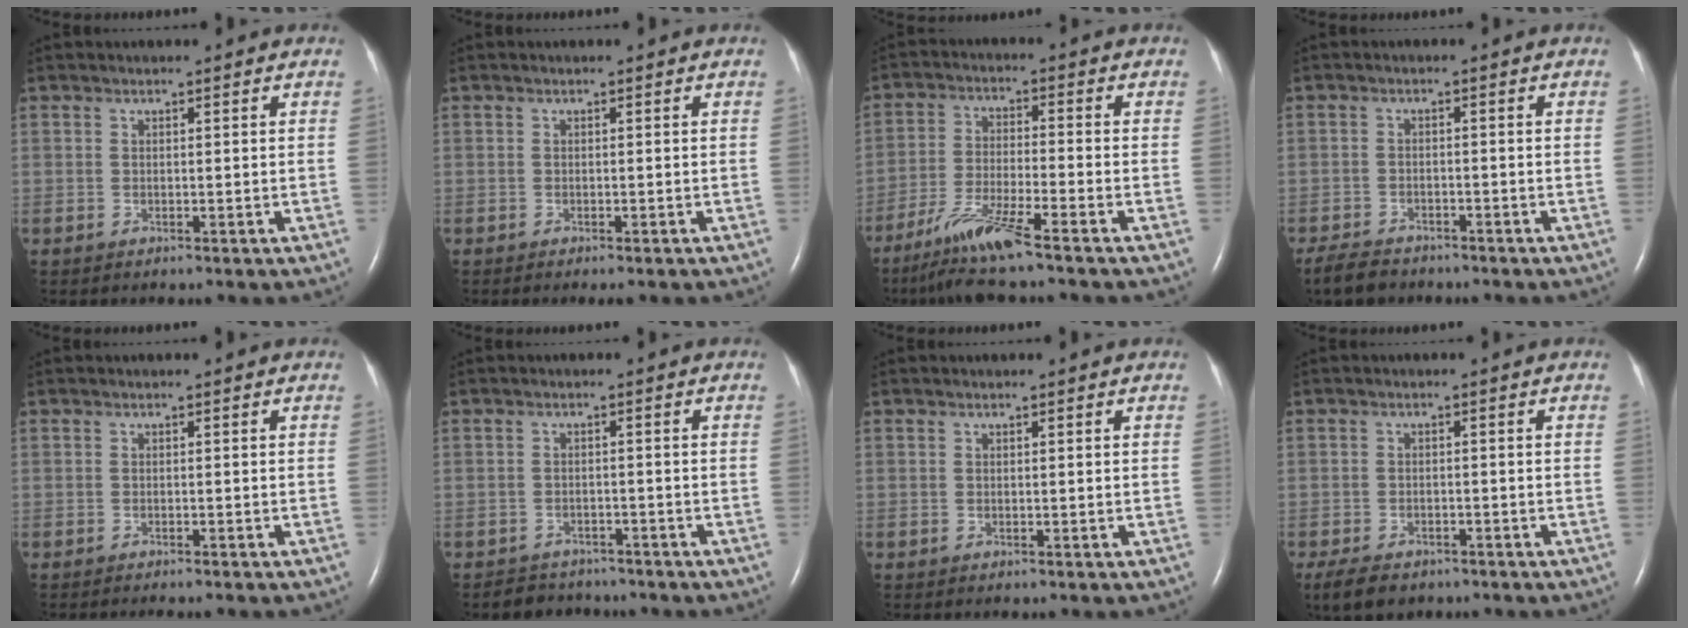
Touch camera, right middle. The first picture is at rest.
{"total": 1.0, "force": [-0.7, 0.0, 0.7], "torque": [-0.013, -0.003, -0.004]}
{"total": 8.2, "force": [-6.2, -0.8, 5.2], "torque": [-0.109, -0.035, -0.120]}
{"total": 4.7, "force": [-4.1, 1.6, 1.5], "torque": [-0.032, -0.011, -0.069]}
{"total": 3.5, "force": [-3.0, 0.1, 1.7], "torque": [-0.019, -0.006, -0.033]}
{"total": 4.2, "force": [-3.8, 1.7, 0.0], "torque": [-0.005, -0.002, -0.055]}
{"total": 0.0}
{"total": 6.1, "force": [-4.5, 2.9, 2.9], "torque": [-0.051, -0.009, -0.064]}